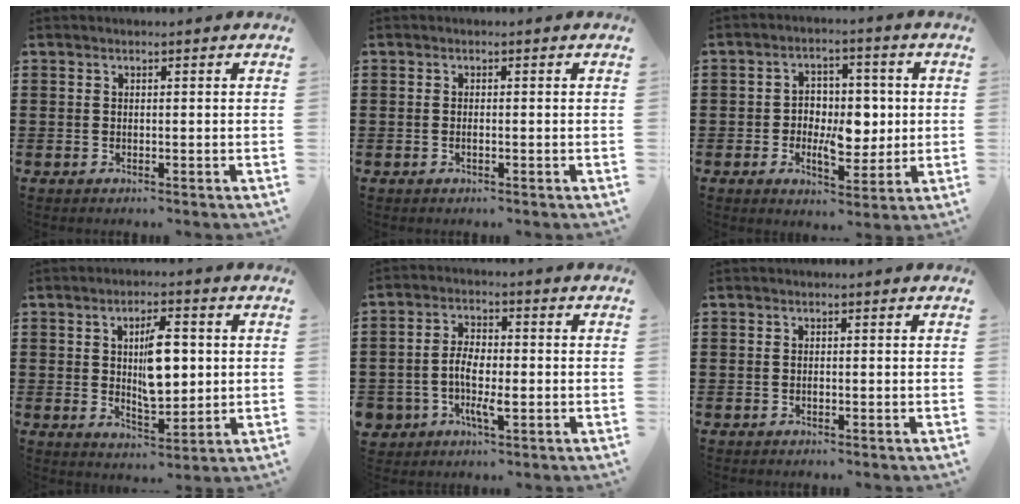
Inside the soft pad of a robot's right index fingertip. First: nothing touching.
{"total": 0.6, "force": [-0.2, 0.1, 0.6], "torque": [-0.011, -0.005, -0.003]}
{"total": 7.0, "force": [-0.5, 4.5, 5.4], "torque": [-0.080, 0.003, -0.014]}
{"total": 8.2, "force": [1.0, 3.6, 7.3], "torque": [-0.117, 0.003, 0.012]}
{"total": 5.1, "force": [-1.6, 2.9, 3.9], "torque": [-0.092, 0.003, -0.034]}
{"total": 0.6, "force": [-0.1, 0.3, 0.5], "torque": [-0.011, -0.001, -0.002]}